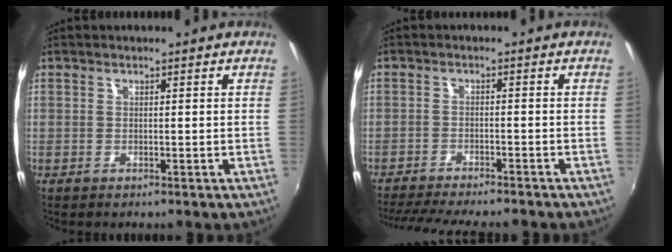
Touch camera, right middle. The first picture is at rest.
{"total": 12.6, "force": [-11.2, 1.7, 5.5], "torque": [-0.122, -0.023, -0.174]}